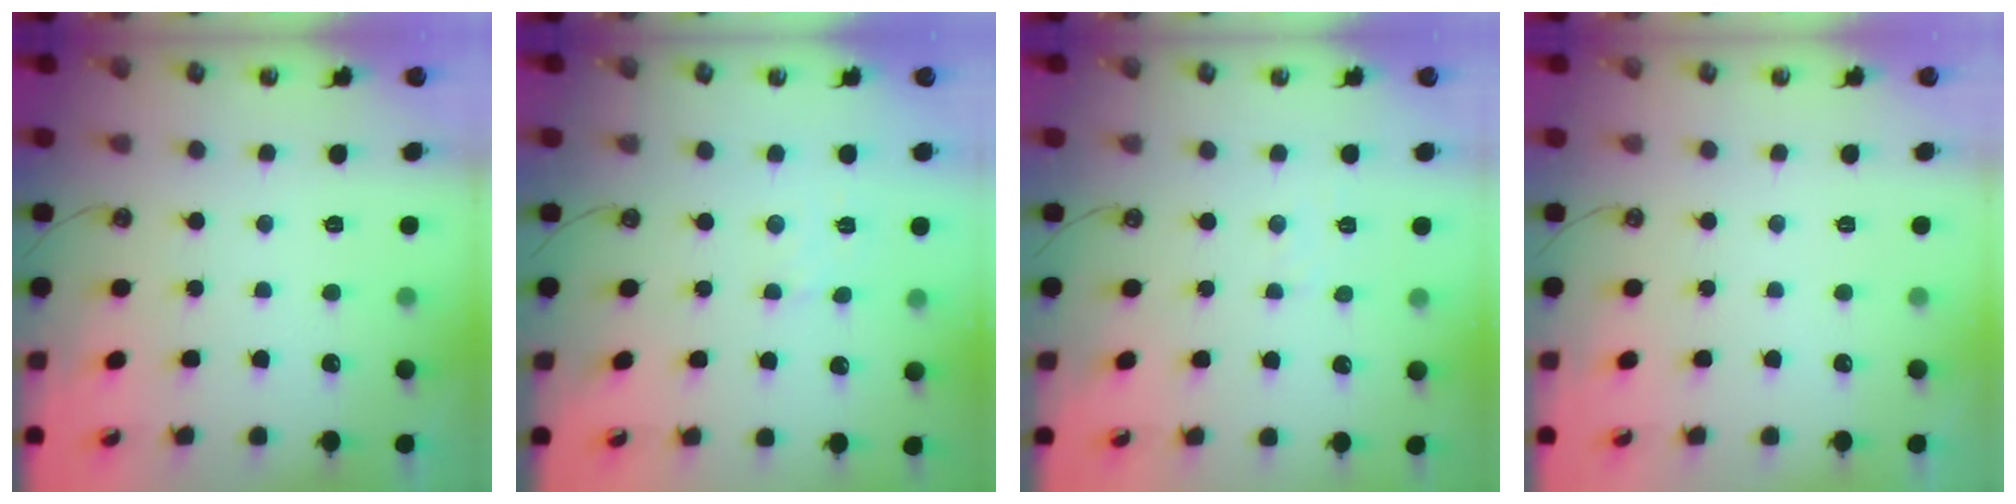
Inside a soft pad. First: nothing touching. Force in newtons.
{"total": 2.8, "press": 2.8, "slide": 0.5}
{"total": 4.3, "press": 4.3, "slide": 0.5}
{"total": 0.0}